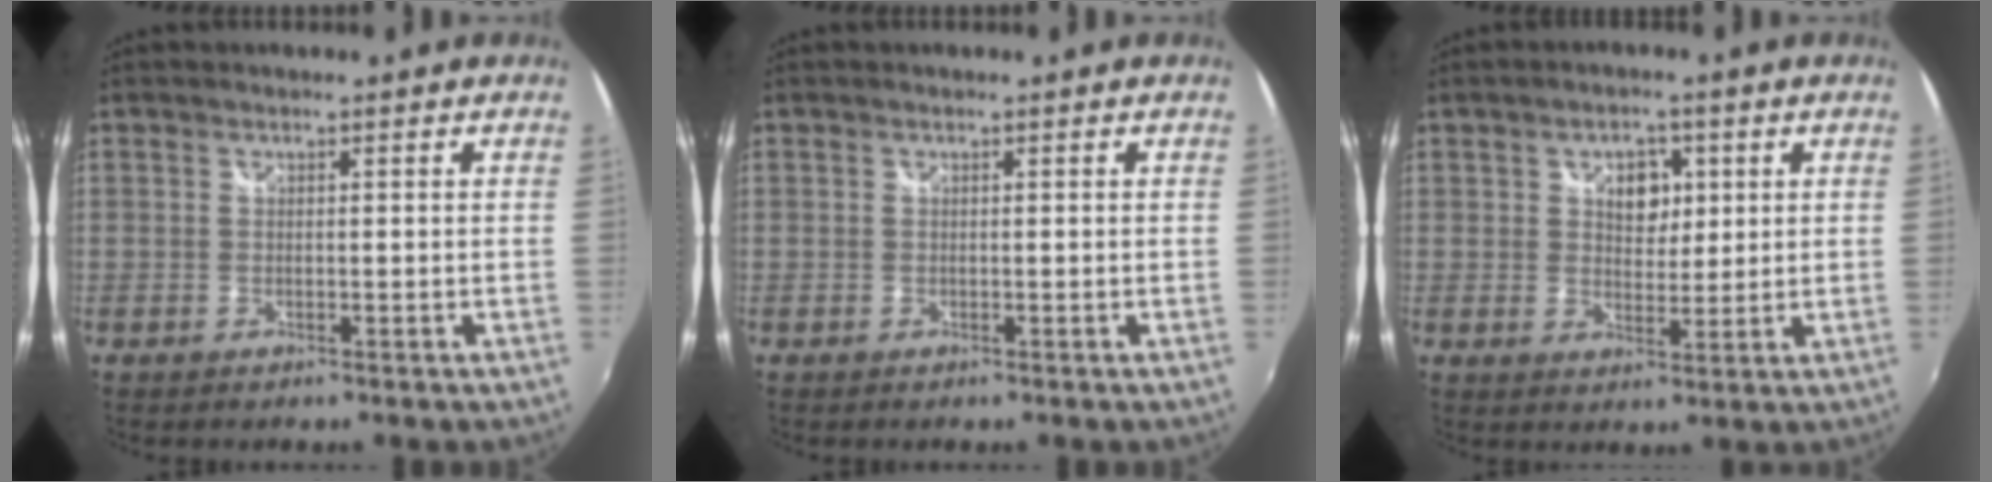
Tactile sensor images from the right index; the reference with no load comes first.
{"total": 0.0}
{"total": 5.4, "force": [1.7, 3.8, 3.5], "torque": [-0.047, 0.008, 0.029]}